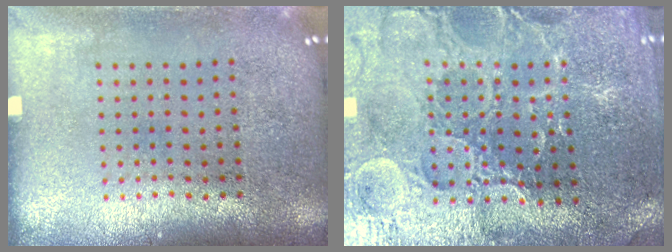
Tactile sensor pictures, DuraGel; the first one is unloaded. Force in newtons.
{"total": 3.4, "press": 3.4, "slide": 0.5}